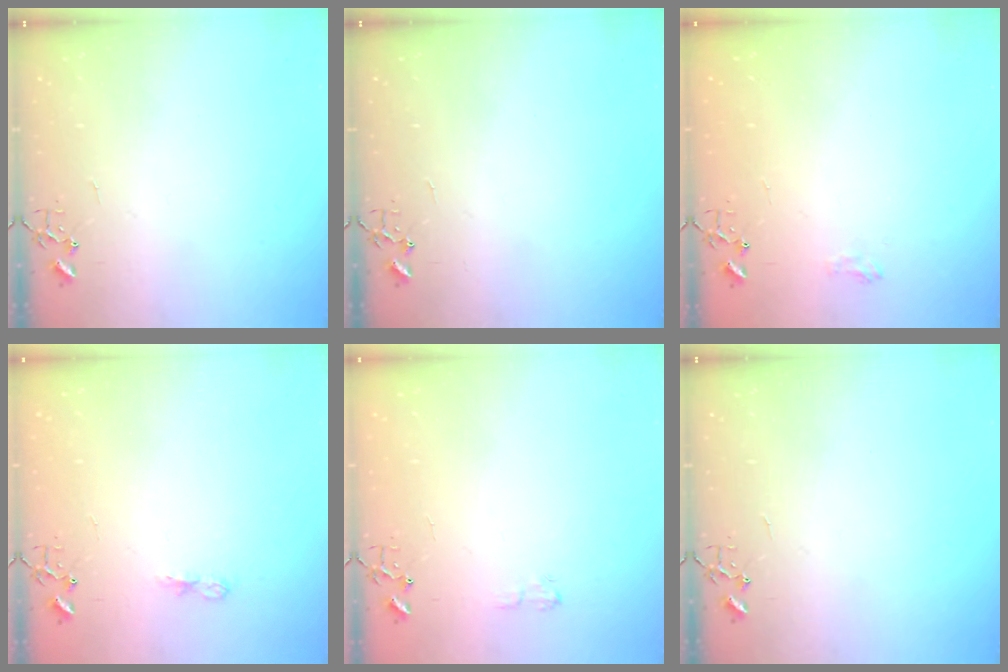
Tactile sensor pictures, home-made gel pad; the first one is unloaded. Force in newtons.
{"total": 0.0}
{"total": 6.3, "press": 6.3, "slide": 0.8}
{"total": 6.2, "press": 6.2, "slide": 0.8}
{"total": 5.4, "press": 5.4, "slide": 0.6}
{"total": 0.0}